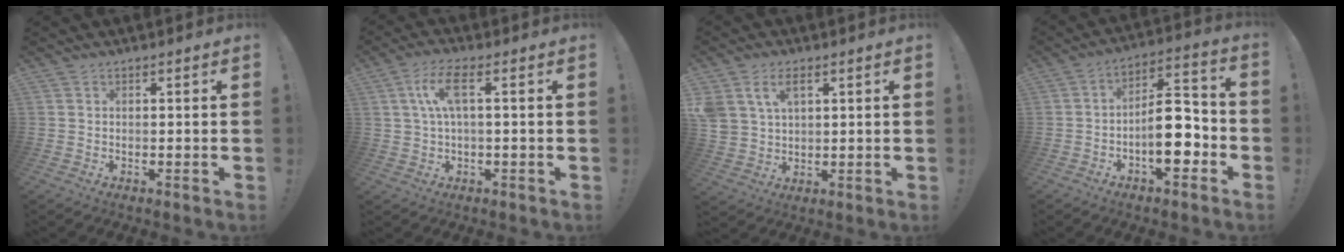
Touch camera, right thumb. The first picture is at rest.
{"total": 8.3, "force": [1.7, 2.7, 7.7], "torque": [-0.149, 0.008, 0.031]}
{"total": 7.4, "force": [3.4, 4.8, 4.4], "torque": [-0.088, -0.002, 0.067]}
{"total": 14.3, "force": [-4.3, 6.3, 12.0], "torque": [-0.178, 0.023, -0.071]}